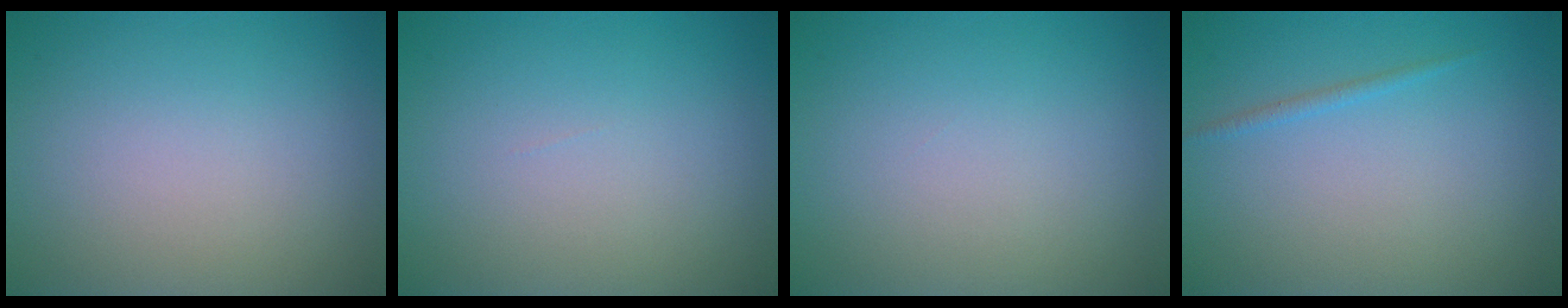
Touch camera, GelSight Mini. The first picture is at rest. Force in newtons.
{"total": 0.0}
{"total": 0.0}
{"total": 0.7, "press": 0.7, "slide": 0.1}